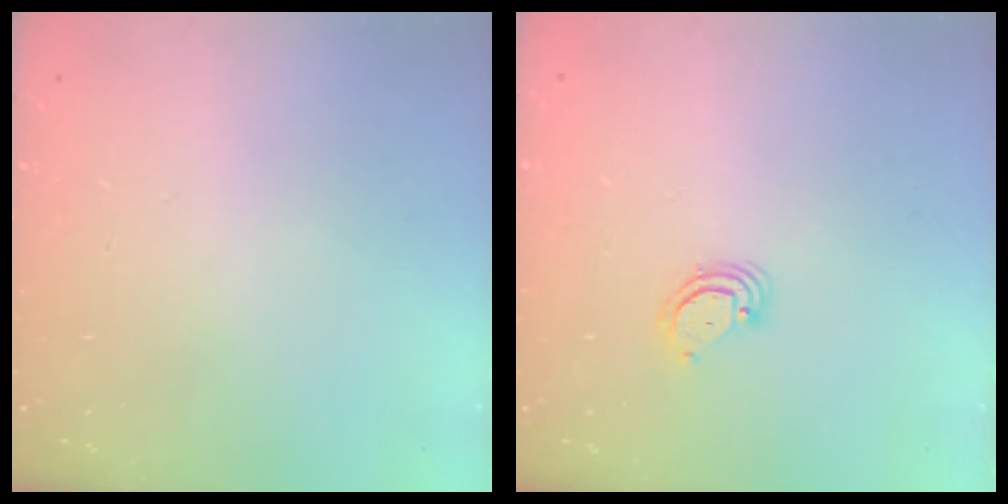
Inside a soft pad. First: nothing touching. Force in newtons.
{"total": 3.6, "press": 3.6, "slide": 0.3}